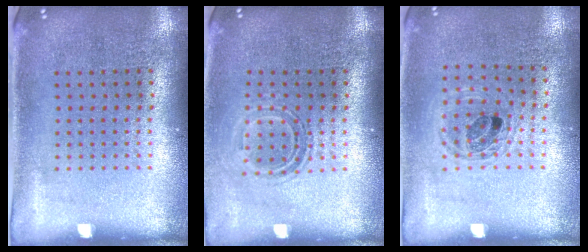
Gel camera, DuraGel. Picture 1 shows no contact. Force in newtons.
{"total": 1.5, "press": 1.2, "slide": 1.0}
{"total": 1.0, "press": 0.9, "slide": 0.2}